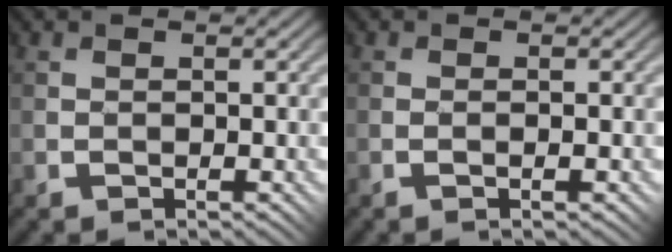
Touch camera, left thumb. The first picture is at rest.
{"total": 1.0, "force": [-0.4, -0.2, 0.9], "torque": [-0.012, 0.008, -0.005]}